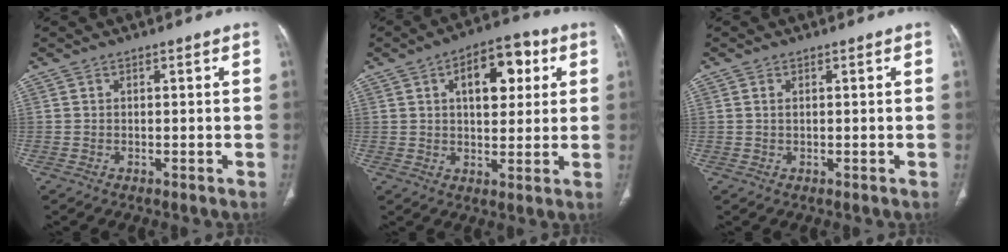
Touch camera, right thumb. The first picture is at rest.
{"total": 11.7, "force": [3.8, 6.4, 9.1], "torque": [-0.094, 0.009, 0.051]}
{"total": 0.8, "force": [0.2, 0.4, 0.7], "torque": [-0.019, 0.003, 0.007]}